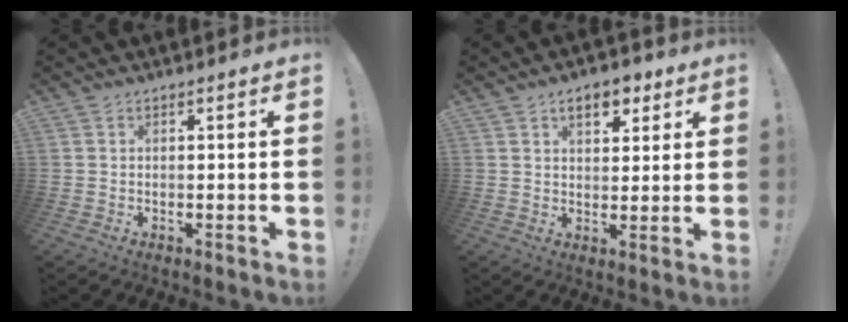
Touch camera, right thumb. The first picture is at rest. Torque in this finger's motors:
{"motor_torque": [0.24, 1.65, 0.01, 0.01, 0.03]}